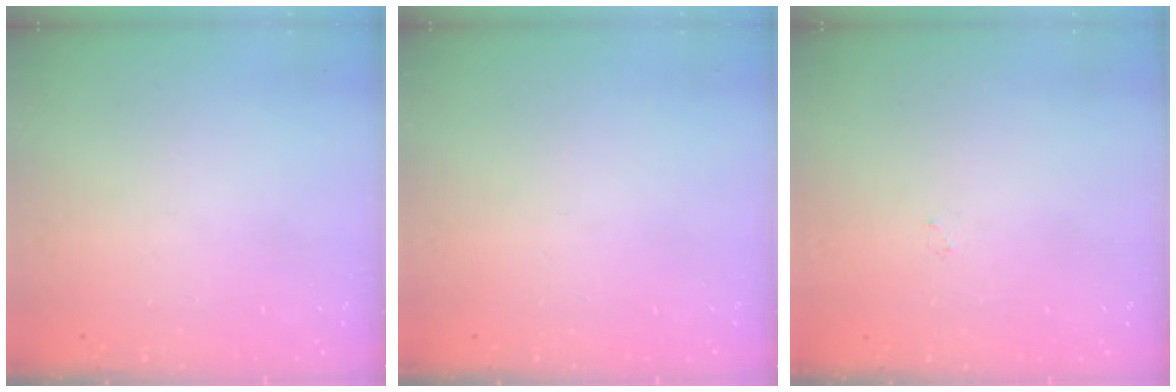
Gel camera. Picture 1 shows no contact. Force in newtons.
{"total": 0.0}
{"total": 0.8, "press": 0.8, "slide": 0.2}